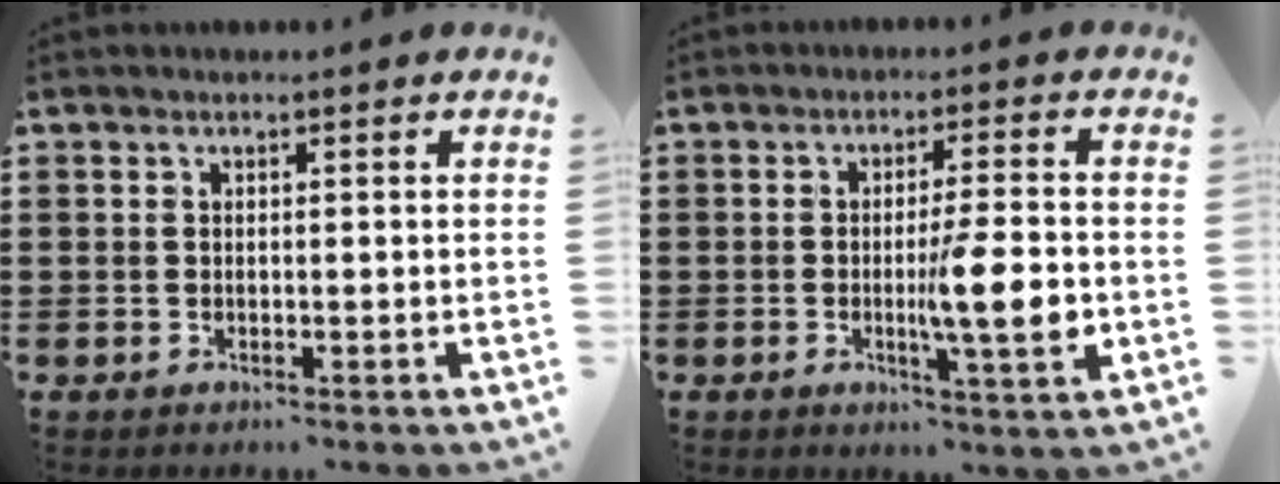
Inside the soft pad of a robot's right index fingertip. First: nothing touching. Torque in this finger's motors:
{"motor_torque": [2.14, 0.00, 0.83, 0.12]}